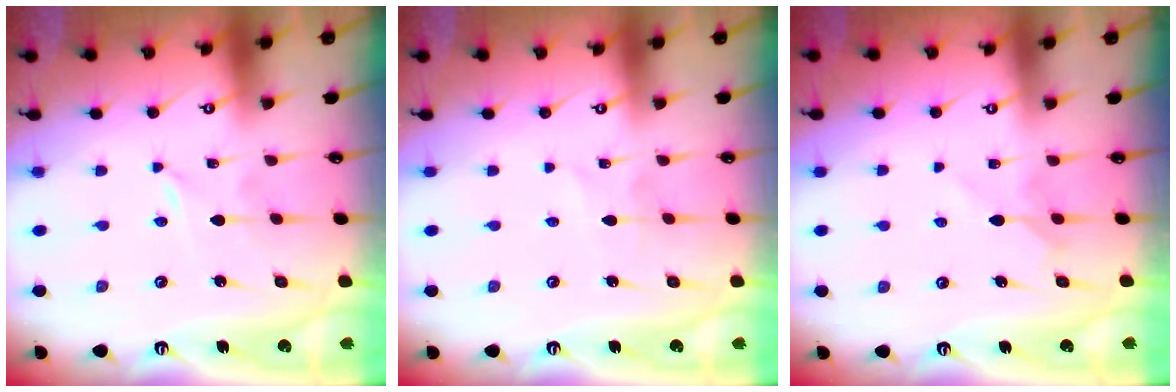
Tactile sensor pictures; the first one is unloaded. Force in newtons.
{"total": 1.8, "press": 1.7, "slide": 0.2}
{"total": 5.7, "press": 5.6, "slide": 0.6}